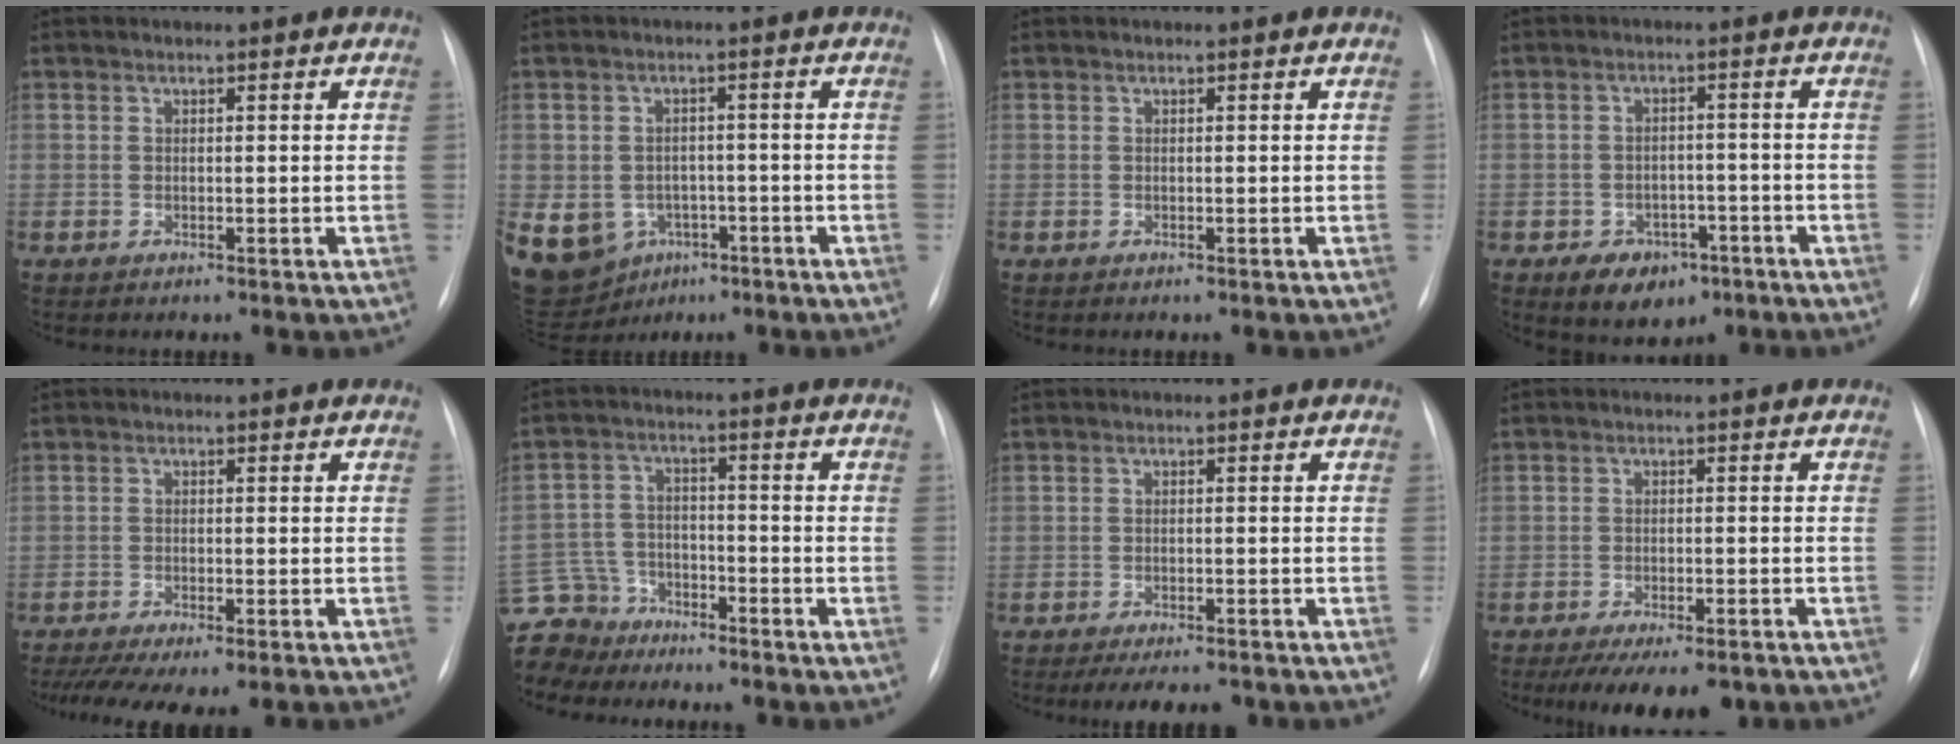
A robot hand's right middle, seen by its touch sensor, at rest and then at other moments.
{"total": 19.3, "force": [-7.8, 15.9, 7.7], "torque": [-0.225, 0.010, -0.095]}
{"total": 0.0}
{"total": 6.6, "force": [-3.8, 4.4, 3.2], "torque": [-0.047, 0.008, -0.047]}
{"total": 11.1, "force": [-8.6, 2.5, 6.5], "torque": [-0.105, -0.007, -0.125]}
{"total": 10.8, "force": [-9.3, 5.5, 0.9], "torque": [-0.046, 0.012, -0.172]}
{"total": 7.7, "force": [-6.4, 1.9, 3.7], "torque": [-0.043, -0.004, -0.086]}
{"total": 11.0, "force": [-8.3, 3.5, 6.3], "torque": [-0.084, -0.010, -0.115]}